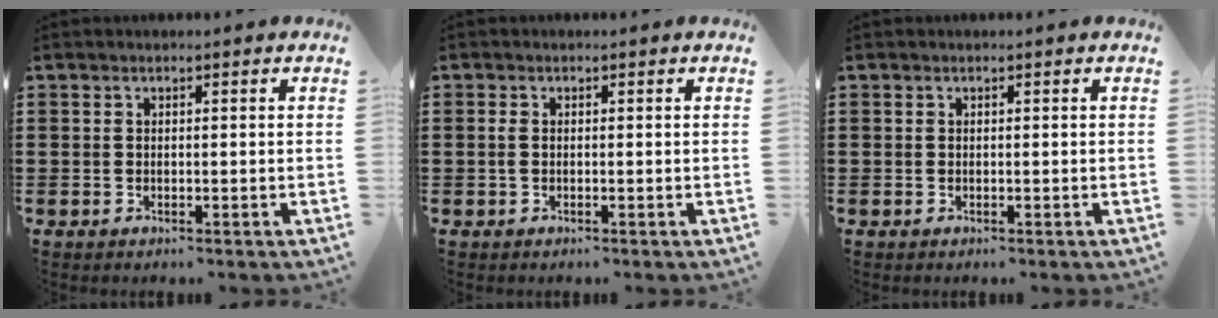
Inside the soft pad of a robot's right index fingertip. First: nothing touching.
{"total": 0.9, "force": [-0.1, 0.4, 0.8], "torque": [-0.022, -0.001, -0.005]}
{"total": 0.0}